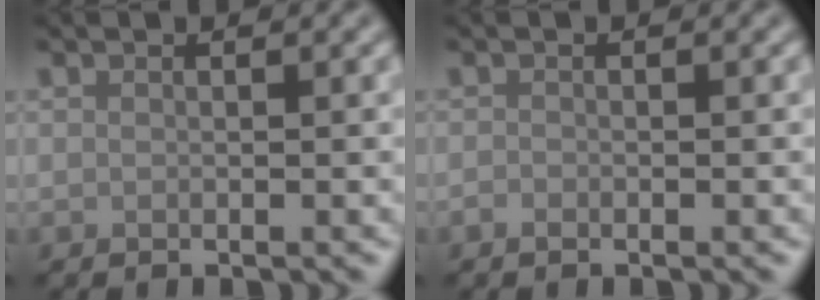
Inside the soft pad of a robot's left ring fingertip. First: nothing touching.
{"total": 0.5, "force": [-0.4, 0.3, 0.2], "torque": [-0.002, -0.003, -0.007]}